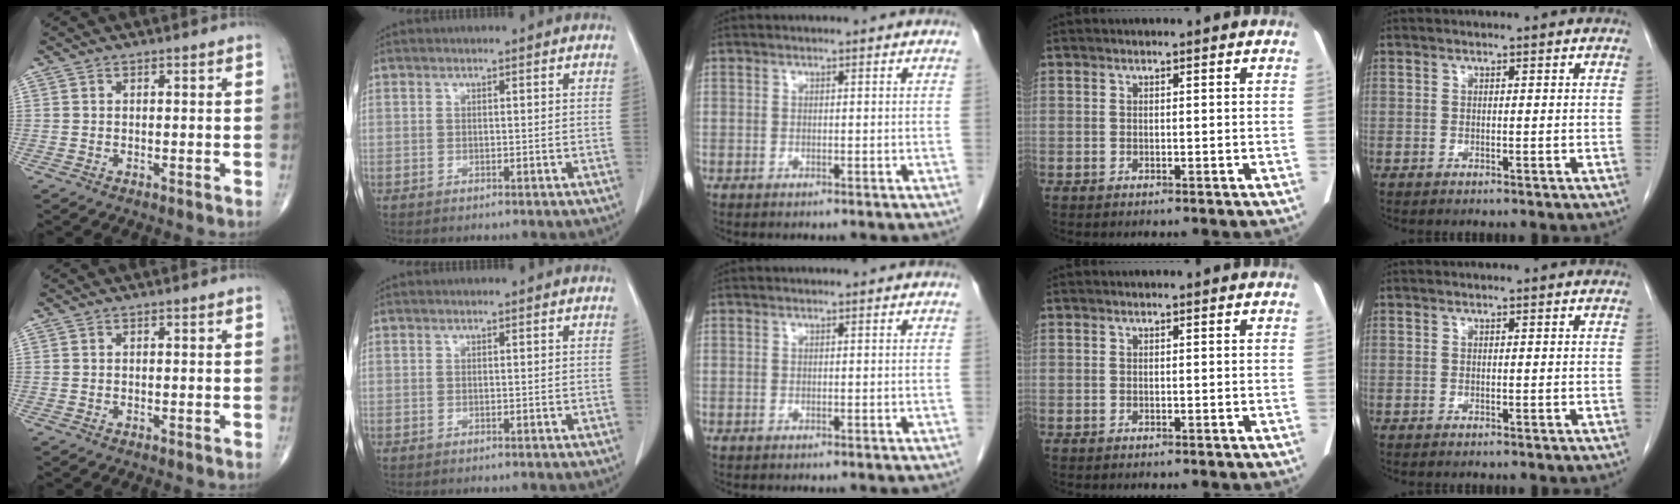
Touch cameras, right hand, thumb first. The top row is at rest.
{}